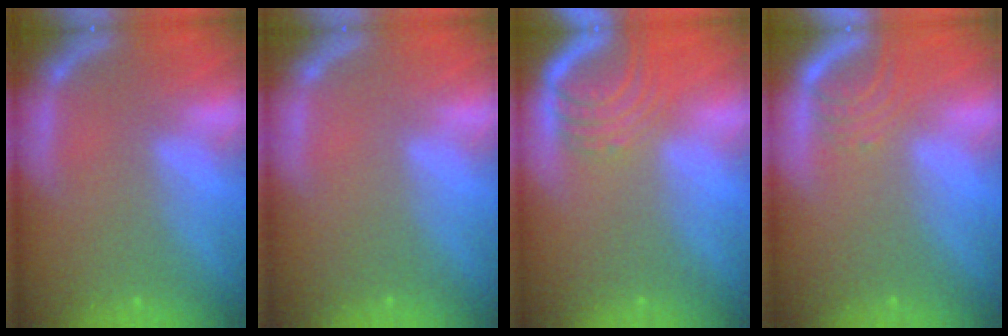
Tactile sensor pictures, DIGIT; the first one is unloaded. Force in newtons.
{"total": 0.0}
{"total": 6.1}
{"total": 3.0}